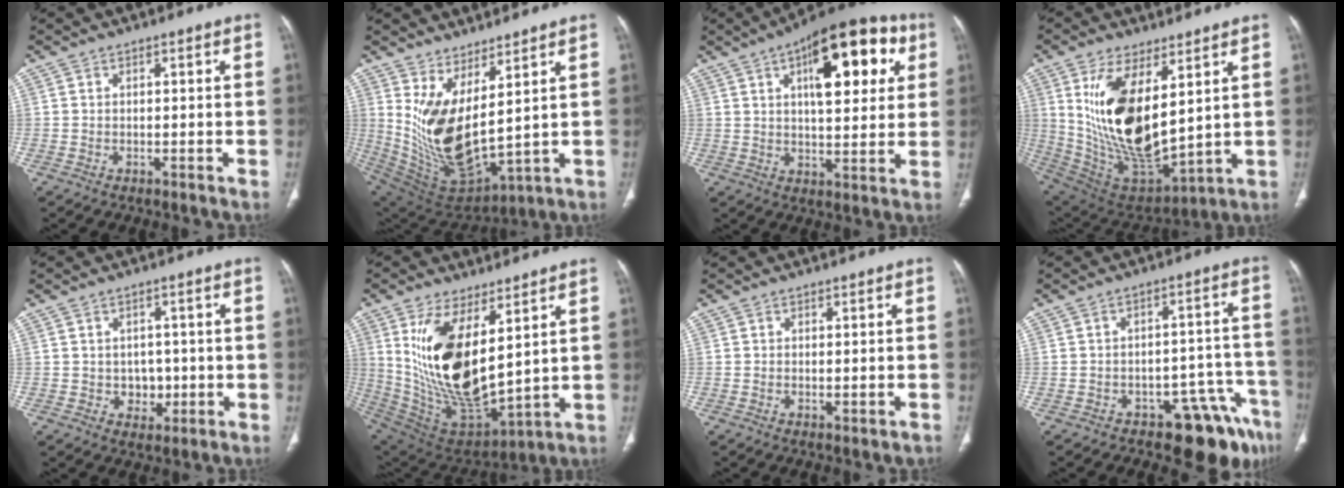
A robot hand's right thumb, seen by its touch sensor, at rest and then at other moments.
{"total": 15.3, "force": [5.5, 5.7, 13.0], "torque": [-0.250, -0.062, 0.137]}
{"total": 21.0, "force": [7.7, 9.1, 17.3], "torque": [-0.204, 0.002, 0.106]}
{"total": 20.5, "force": [5.9, 9.3, 17.3], "torque": [-0.312, -0.040, 0.133]}
{"total": 4.4, "force": [-0.6, 3.6, 2.3], "torque": [-0.004, 0.004, -0.003]}
{"total": 20.6, "force": [6.2, 9.2, 17.3], "torque": [-0.317, -0.045, 0.141]}
{"total": 1.5, "force": [-0.5, 0.7, 1.2], "torque": [-0.016, -0.001, -0.001]}
{"total": 11.0, "force": [-7.3, 5.4, 6.2], "torque": [-0.028, 0.068, -0.095]}